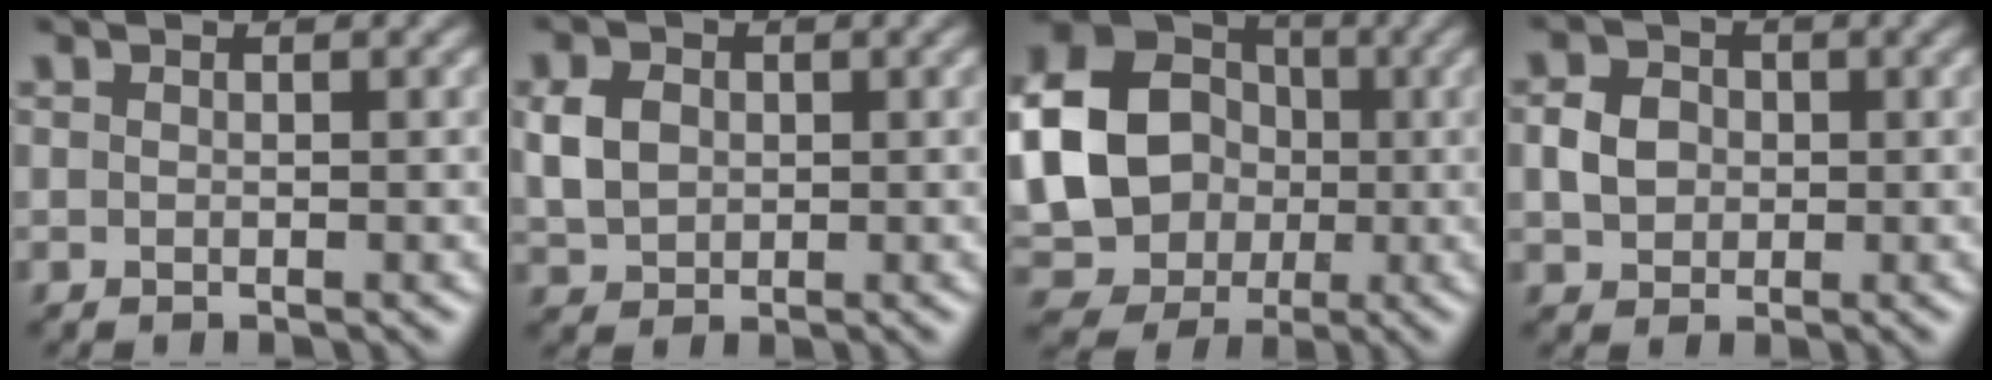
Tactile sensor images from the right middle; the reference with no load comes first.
{"total": 3.3, "force": [0.4, 2.7, 1.9], "torque": [-0.050, 0.003, 0.006]}
{"total": 17.9, "force": [0.3, 16.1, 7.9], "torque": [-0.220, 0.020, -0.033]}
{"total": 2.8, "force": [0.0, 2.4, 1.4], "torque": [-0.029, 0.003, -0.001]}